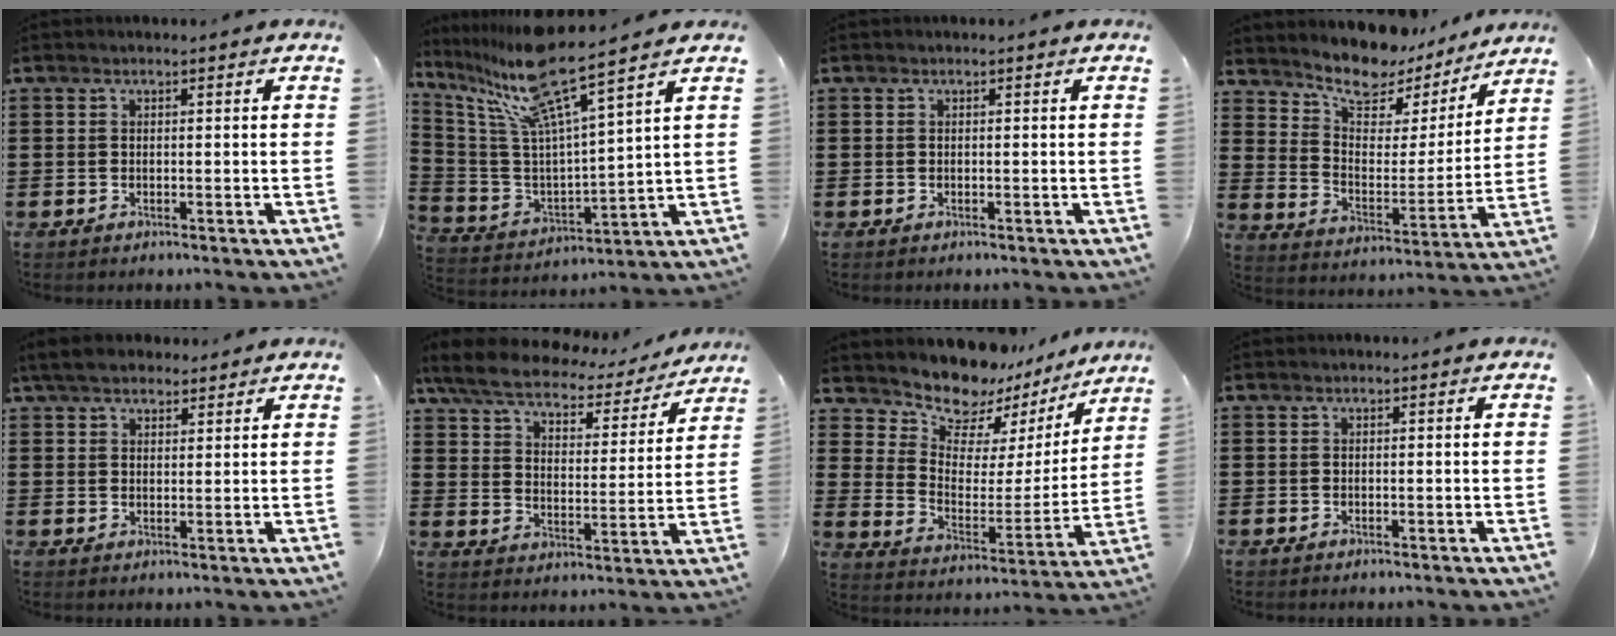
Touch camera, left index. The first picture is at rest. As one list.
[{"total": 12.1, "force": [9.2, 0.5, 7.8], "torque": [-0.198, -0.061, 0.148]}, {"total": 0.0}, {"total": 8.7, "force": [7.9, 2.9, 2.2], "torque": [-0.064, -0.062, 0.135]}, {"total": 4.5, "force": [3.8, 1.6, 1.6], "torque": [-0.043, -0.001, 0.072]}, {"total": 5.9, "force": [5.2, 1.7, 2.3], "torque": [-0.070, -0.027, 0.085]}, {"total": 9.5, "force": [8.9, 3.0, 1.5], "torque": [-0.051, -0.083, 0.154]}, {"total": 0.0}]